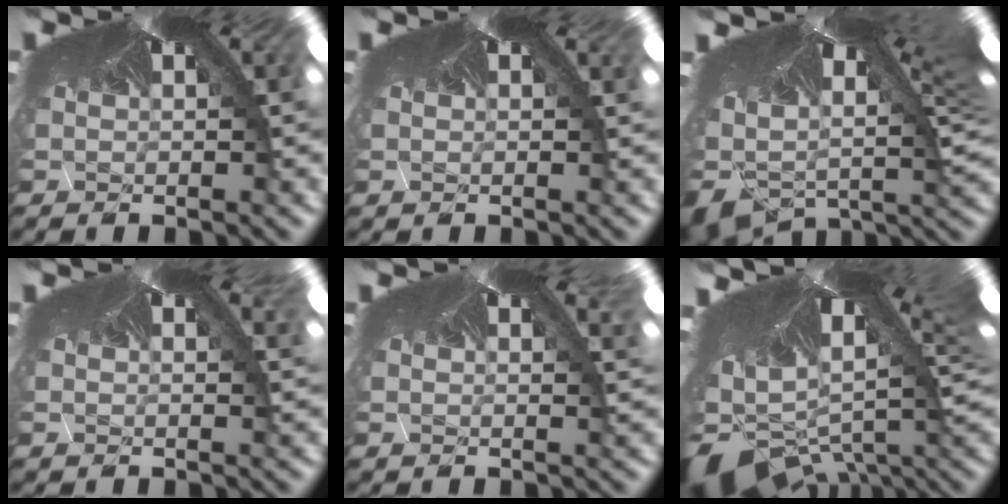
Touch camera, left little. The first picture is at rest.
{"total": 0.0}
{"total": 5.8, "force": [-5.8, 0.3, 0.7], "torque": [-0.034, -0.078, -0.066]}
{"total": 1.0, "force": [0.8, 0.1, -0.5], "torque": [0.001, 0.004, 0.010]}
{"total": 1.3, "force": [1.3, 0.1, -0.3], "torque": [-0.006, 0.006, 0.015]}
{"total": 5.6, "force": [-5.4, 0.9, 1.0], "torque": [-0.028, -0.081, -0.056]}